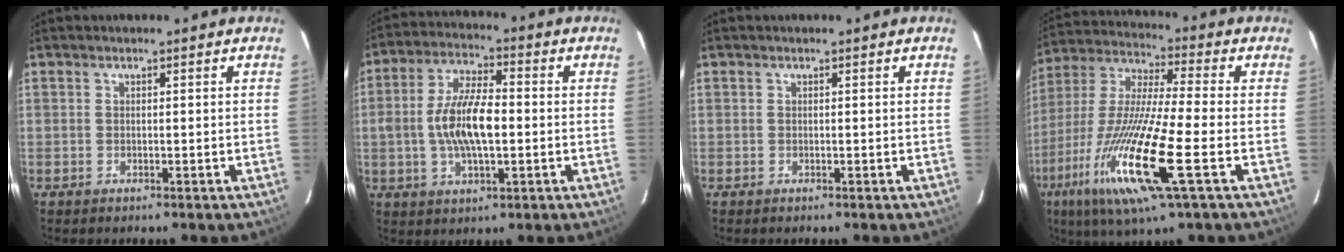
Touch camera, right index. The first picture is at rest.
{"total": 11.0, "force": [-0.9, 4.4, 10.1], "torque": [-0.199, 0.008, -0.015]}
{"total": 0.0}
{"total": 20.1, "force": [-7.9, 1.5, 18.4], "torque": [-0.377, -0.036, -0.158]}